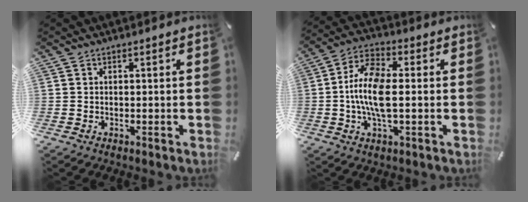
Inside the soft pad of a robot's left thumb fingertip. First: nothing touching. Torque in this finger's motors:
{"motor_torque": [0.71, 1.03, 0.50, -0.22, 0.22]}